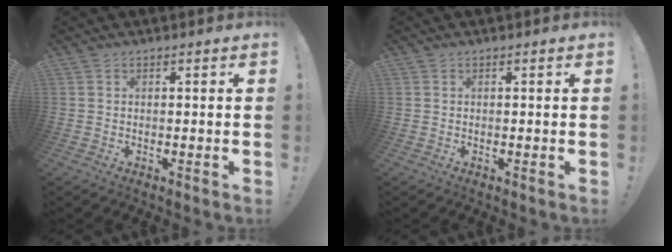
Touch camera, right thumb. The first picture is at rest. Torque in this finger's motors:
{"motor_torque": [0.00, 0.00, 0.00, 0.00, 0.00]}